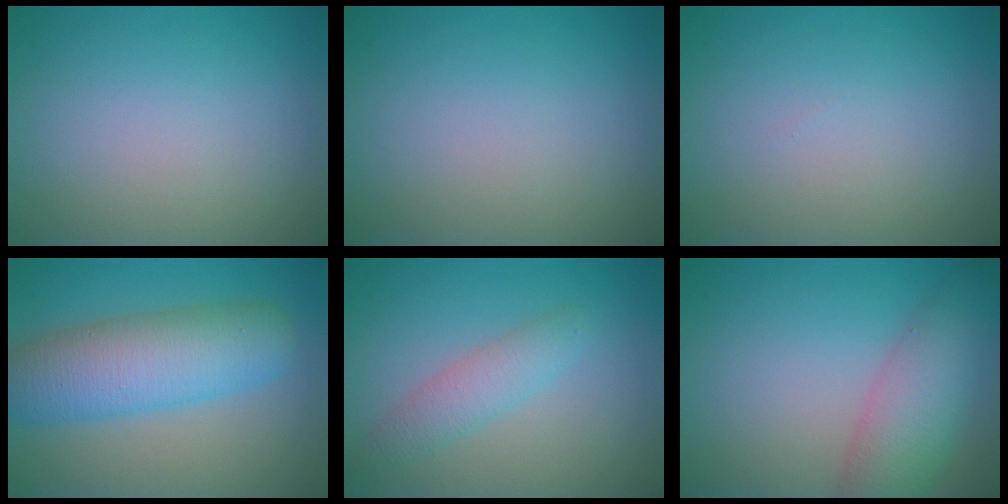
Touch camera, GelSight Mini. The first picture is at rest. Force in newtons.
{"total": 0.0}
{"total": 0.0}
{"total": 7.7, "press": 7.7, "slide": 0.2}
{"total": 2.5, "press": 2.5, "slide": 0.0}
{"total": 5.6, "press": 5.6, "slide": 0.3}